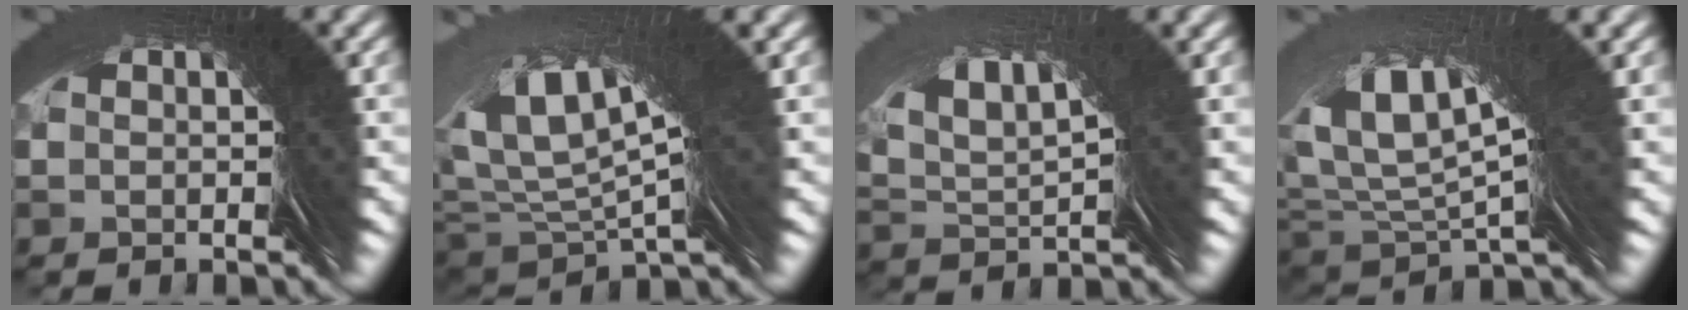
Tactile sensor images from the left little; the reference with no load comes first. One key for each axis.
{"total": 6.4, "fx": 4.2, "fy": -1.3, "fz": 4.6, "tx": -0.079, "ty": 0.038, "tz": 0.068}
{"total": 6.1, "fx": 5.3, "fy": -2.8, "fz": 1.1, "tx": -0.011, "ty": 0.049, "tz": 0.072}
{"total": 5.5, "fx": 3.9, "fy": -1.5, "fz": 3.6, "tx": -0.063, "ty": 0.039, "tz": 0.062}